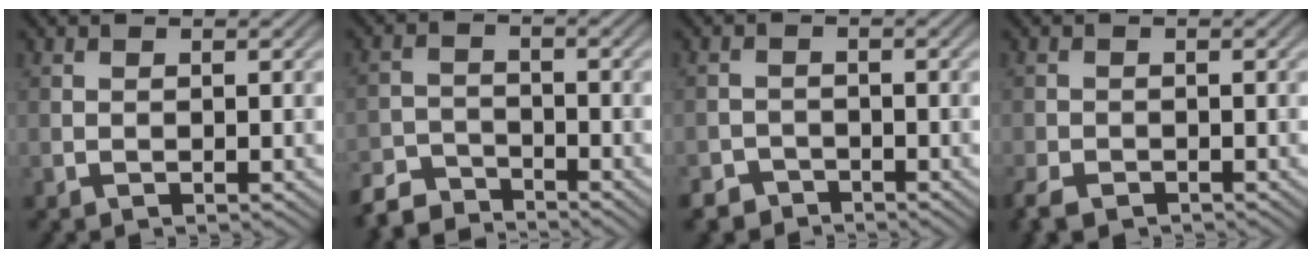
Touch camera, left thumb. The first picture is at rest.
{"total": 5.1, "force": [-4.7, 1.5, 1.3], "torque": [-0.021, -0.007, -0.100]}
{"total": 3.0, "force": [-2.6, 1.5, 0.3], "torque": [-0.002, 0.004, -0.049]}
{"total": 3.4, "force": [-2.6, 1.6, 1.6], "torque": [-0.035, -0.012, -0.054]}